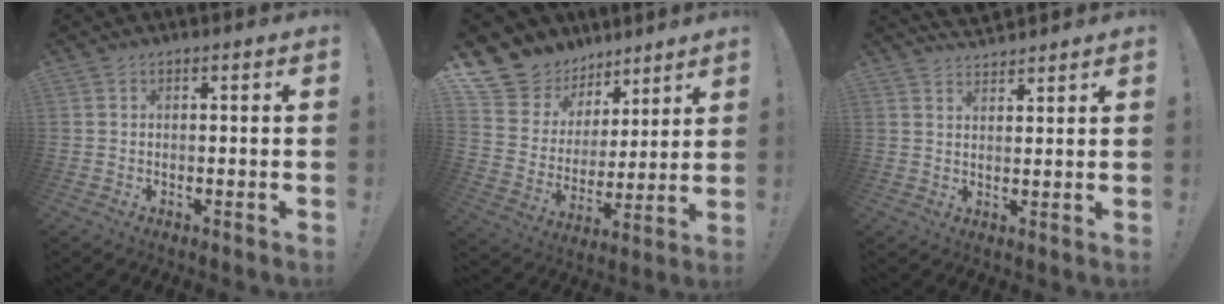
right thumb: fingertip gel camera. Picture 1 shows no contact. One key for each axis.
{"total": 13.0, "fx": 8.9, "fy": 9.2, "fz": 2.3, "tx": -0.045, "ty": -0.074, "tz": 0.181}
{"total": 4.5, "fx": 4.3, "fy": 1.2, "fz": 0.6, "tx": -0.005, "ty": -0.026, "tz": 0.079}